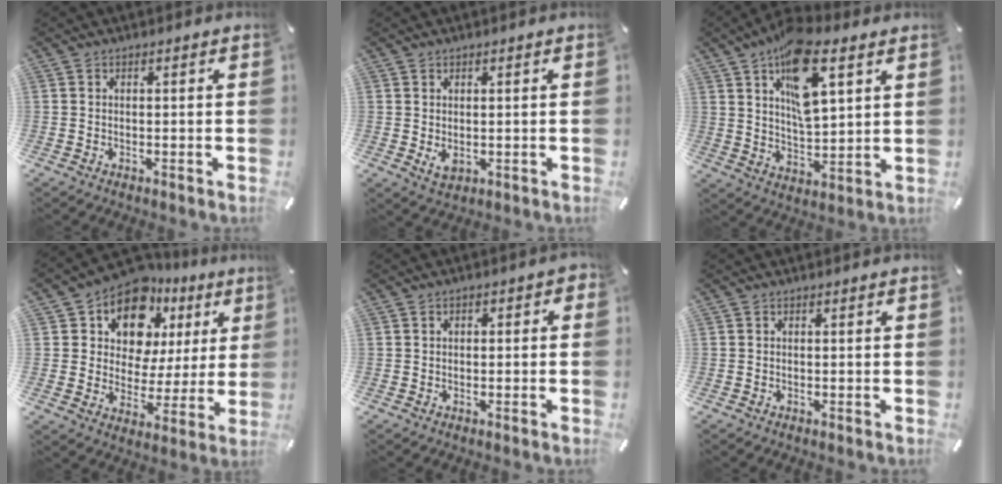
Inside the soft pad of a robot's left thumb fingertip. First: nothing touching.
{"total": 2.2, "force": [0.2, 1.5, 1.5], "torque": [-0.035, -0.007, 0.000]}
{"total": 14.9, "force": [7.9, 6.5, 10.8], "torque": [-0.176, -0.025, 0.133]}
{"total": 13.5, "force": [8.8, 8.6, 5.3], "torque": [-0.105, -0.065, 0.161]}
{"total": 1.8, "force": [-0.4, 1.3, 1.2], "torque": [-0.021, 0.008, -0.010]}
{"total": 0.0}